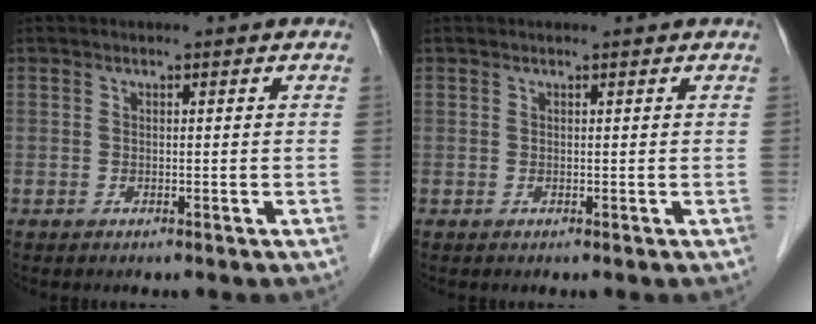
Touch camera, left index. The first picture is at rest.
{"total": 0.8, "force": [0.8, 0.0, 0.2], "torque": [-0.007, 0.008, 0.011]}